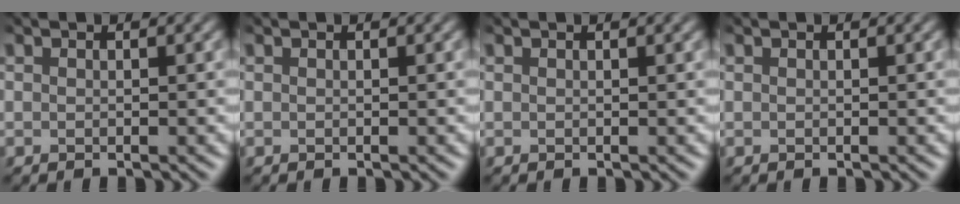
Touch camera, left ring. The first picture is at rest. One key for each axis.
{"total": 0.0}
{"total": 1.3, "fx": 0.8, "fy": 0.5, "fz": 0.9, "tx": -0.005, "ty": 0.010, "tz": 0.002}
{"total": 0.0}